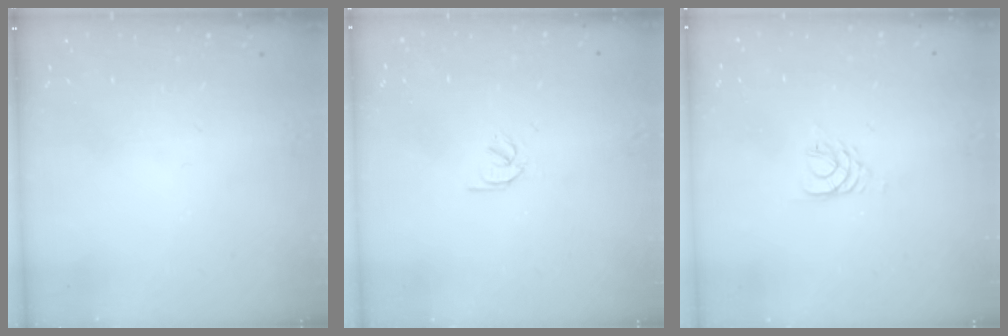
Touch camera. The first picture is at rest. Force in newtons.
{"total": 2.1, "press": 2.1, "slide": 0.1}
{"total": 3.0, "press": 2.9, "slide": 0.4}